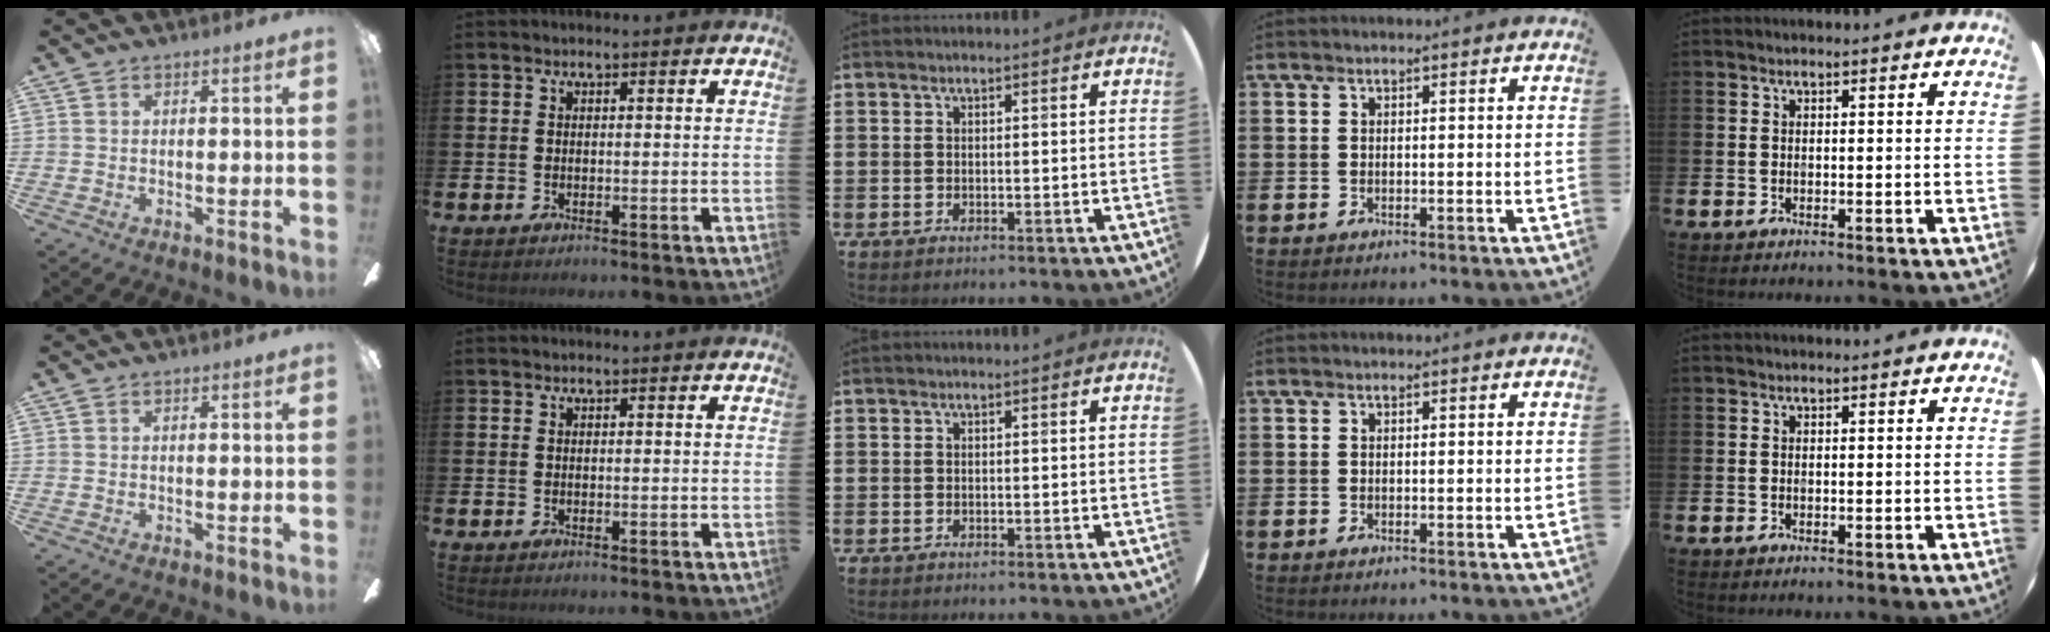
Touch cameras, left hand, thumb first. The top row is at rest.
{}